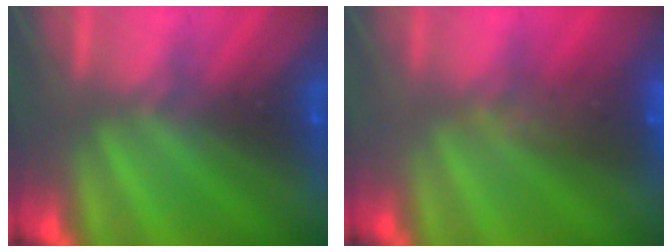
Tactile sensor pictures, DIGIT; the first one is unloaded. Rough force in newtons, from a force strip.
{"total": 6.0}